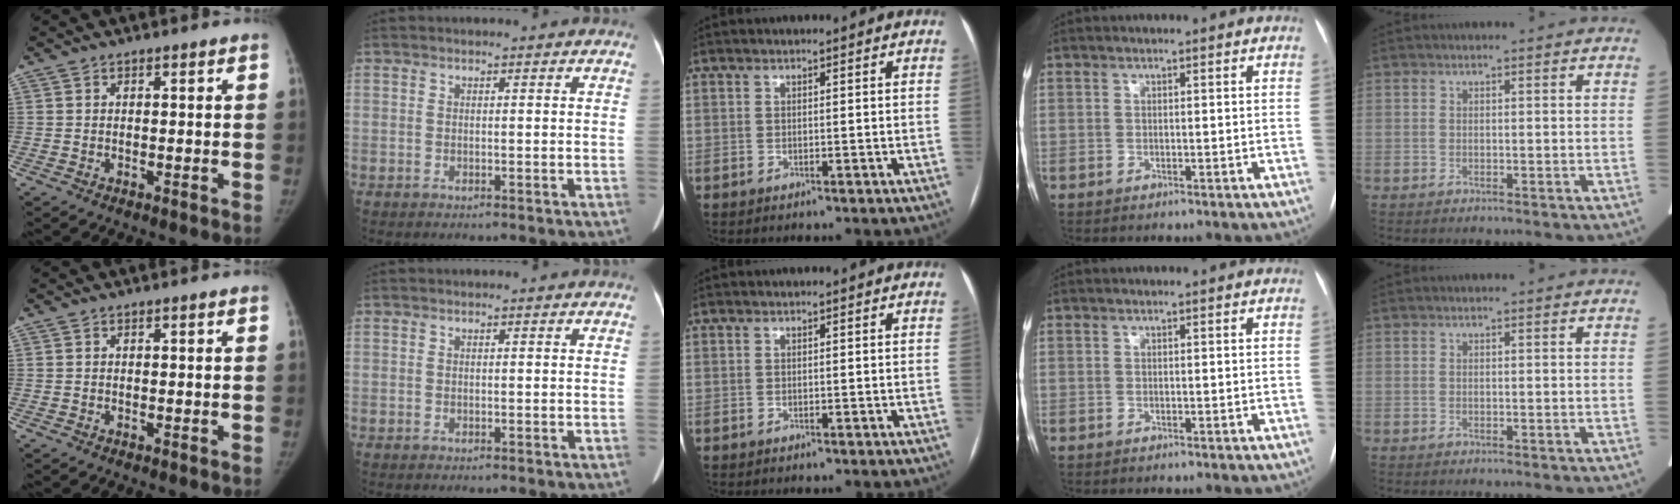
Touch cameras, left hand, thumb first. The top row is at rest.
{}